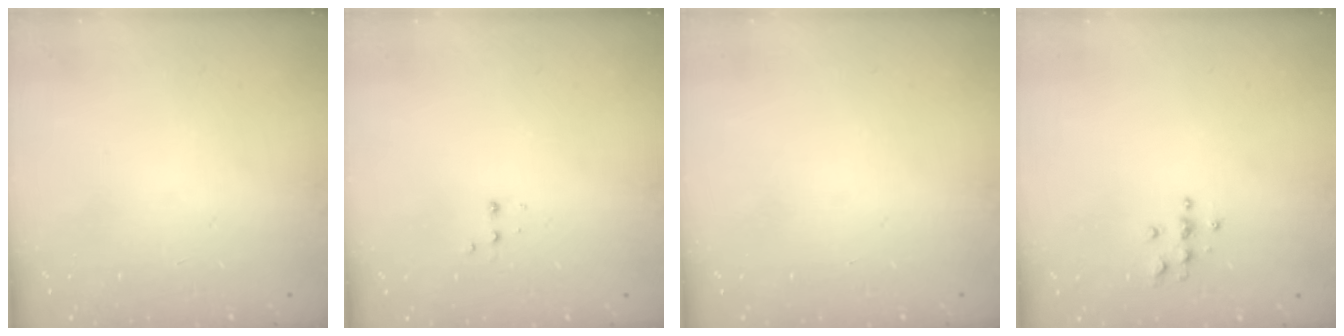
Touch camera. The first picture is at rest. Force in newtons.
{"total": 2.4, "press": 2.2, "slide": 0.9}
{"total": 0.0}
{"total": 3.9, "press": 3.8, "slide": 0.4}